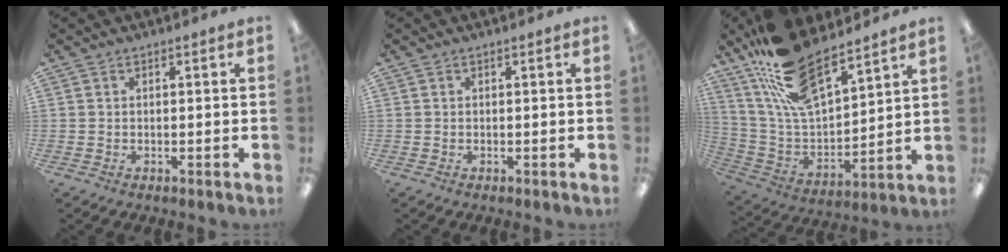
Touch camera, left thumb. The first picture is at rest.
{"total": 0.0}
{"total": 20.6, "force": [15.8, 7.8, 10.8], "torque": [-0.219, -0.084, 0.287]}